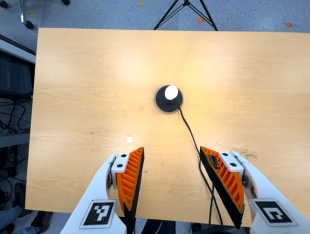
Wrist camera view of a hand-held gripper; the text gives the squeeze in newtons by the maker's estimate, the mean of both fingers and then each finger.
{"total": 0.0}